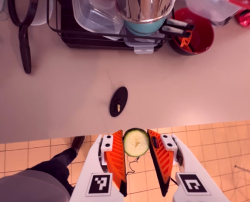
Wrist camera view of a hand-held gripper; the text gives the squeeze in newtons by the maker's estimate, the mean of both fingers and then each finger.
{"total": 8.1, "left": 7.9, "right": 8.3}